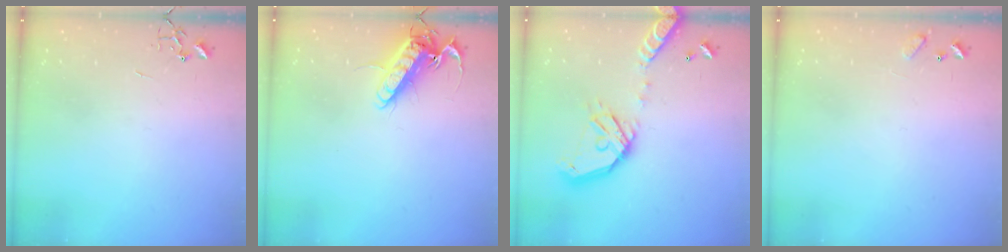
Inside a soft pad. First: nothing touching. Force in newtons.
{"total": 13.4, "press": 13.2, "slide": 2.1}
{"total": 19.5, "press": 19.2, "slide": 3.4}
{"total": 6.4, "press": 6.4, "slide": 0.5}